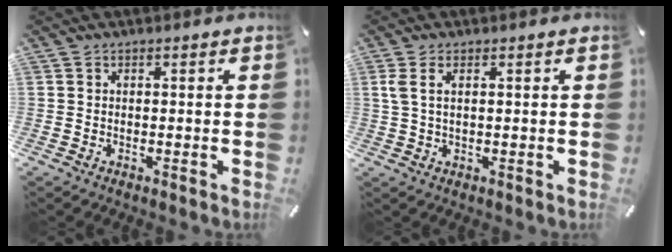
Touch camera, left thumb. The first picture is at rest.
{"total": 2.9, "force": [0.9, 1.1, 2.6], "torque": [-0.070, -0.003, 0.010]}